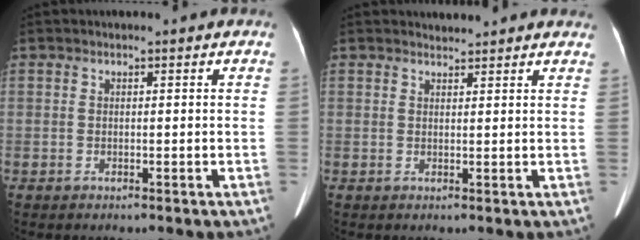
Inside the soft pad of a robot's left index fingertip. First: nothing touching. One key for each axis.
{"total": 2.6, "fx": 2.6, "fy": 0.4, "fz": -0.1, "tx": -0.006, "ty": 0.009, "tz": 0.029}